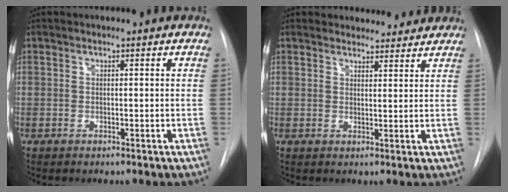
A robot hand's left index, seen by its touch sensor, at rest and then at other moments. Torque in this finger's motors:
{"motor_torque": [0.92, -1.22, 0.03, 0.03]}